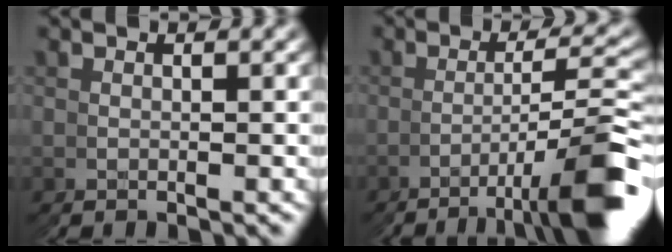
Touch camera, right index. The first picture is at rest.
{"total": 6.9, "force": [-4.1, -1.2, 5.4], "torque": [-0.066, 0.016, -0.069]}